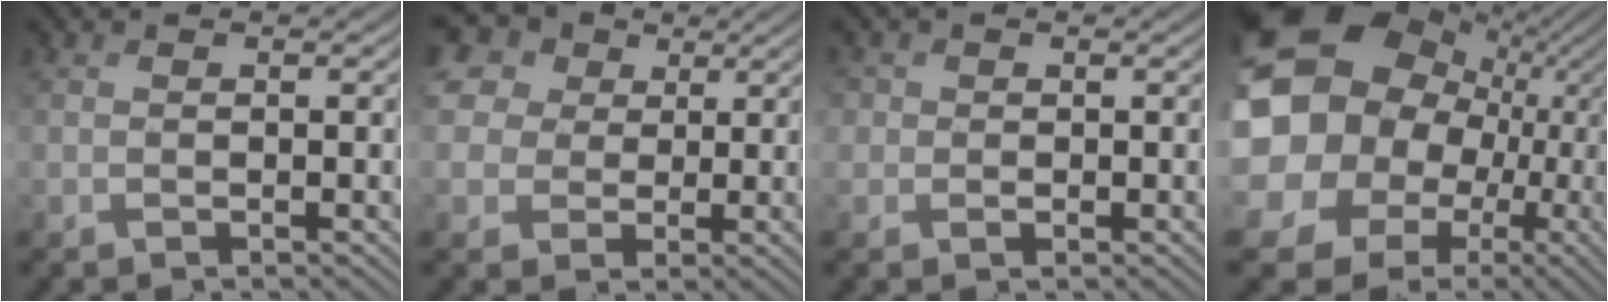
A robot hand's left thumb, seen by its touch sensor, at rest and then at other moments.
{"total": 14.7, "force": [6.4, 11.6, 6.3], "torque": [-0.214, 0.033, 0.116]}
{"total": 2.3, "force": [0.6, 2.2, 0.5], "torque": [-0.023, 0.002, 0.007]}
{"total": 21.7, "force": [1.8, 18.6, 11.0], "torque": [-0.277, -0.012, 0.030]}